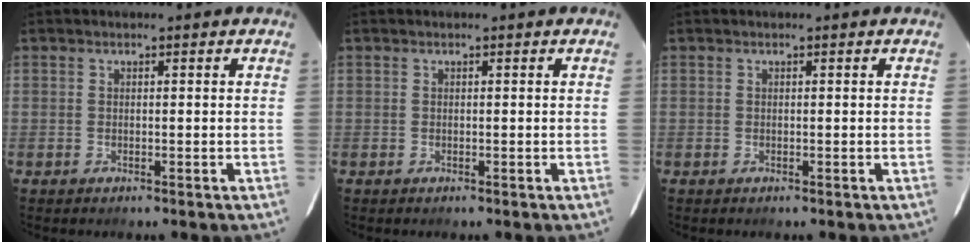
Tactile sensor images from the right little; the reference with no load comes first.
{"total": 0.0}
{"total": 0.0}